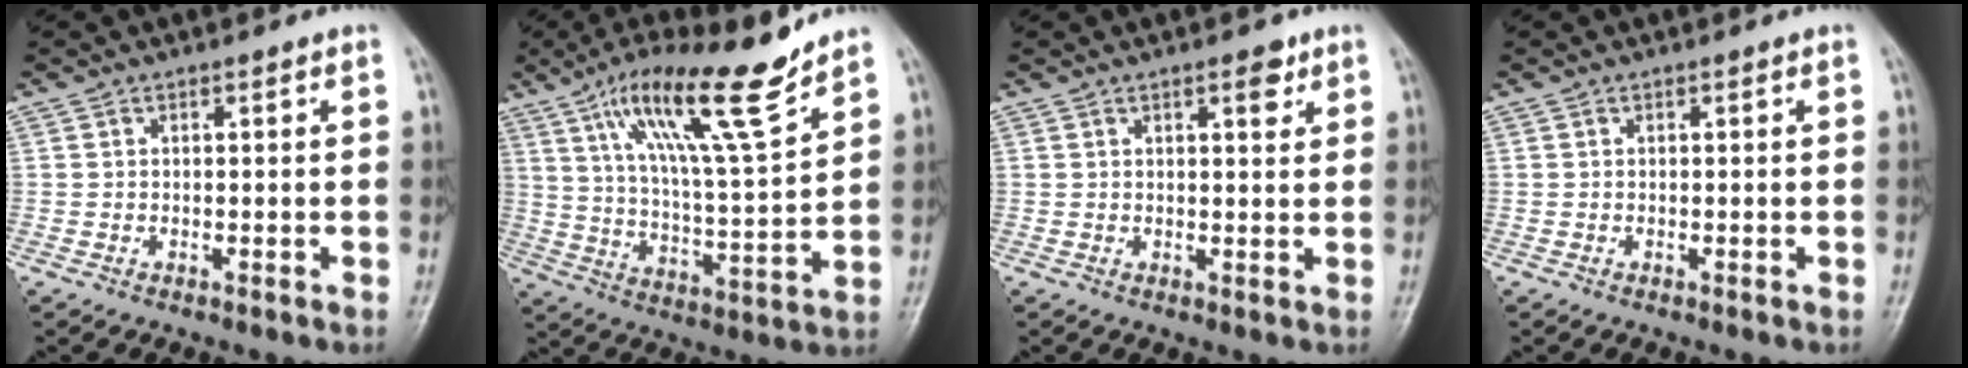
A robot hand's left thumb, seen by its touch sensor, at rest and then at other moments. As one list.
[{"total": 17.8, "force": [11.8, 2.4, 13.1], "torque": [-0.212, -0.058, 0.207]}, {"total": 3.2, "force": [1.9, 1.3, 2.3], "torque": [-0.020, -0.007, 0.025]}, {"total": 0.0}]